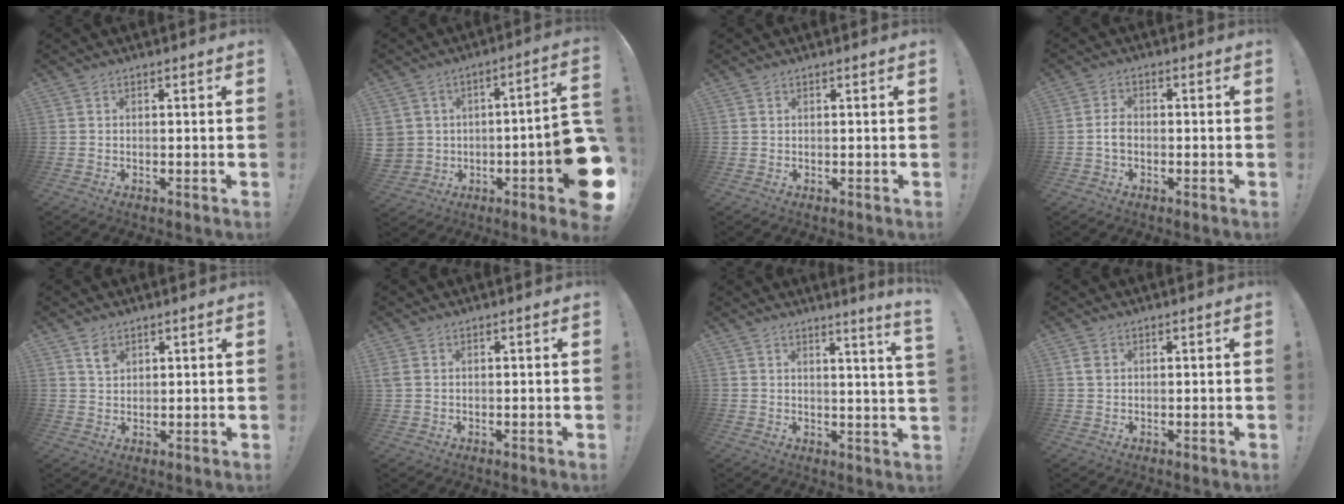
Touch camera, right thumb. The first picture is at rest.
{"total": 10.9, "force": [-3.3, 6.6, 8.1], "torque": [-0.114, 0.022, -0.051]}
{"total": 0.0}
{"total": 3.4, "force": [-0.8, 2.2, 2.5], "torque": [-0.040, 0.005, -0.016]}
{"total": 4.0, "force": [2.6, 2.6, 1.6], "torque": [-0.022, -0.012, 0.047]}
{"total": 2.0, "force": [0.7, 1.3, 1.3], "torque": [-0.032, 0.007, 0.016]}
{"total": 4.9, "force": [2.8, -1.4, 3.7], "torque": [-0.043, -0.031, 0.039]}
{"total": 1.8, "force": [0.7, 1.3, 1.1], "torque": [-0.018, 0.001, 0.012]}